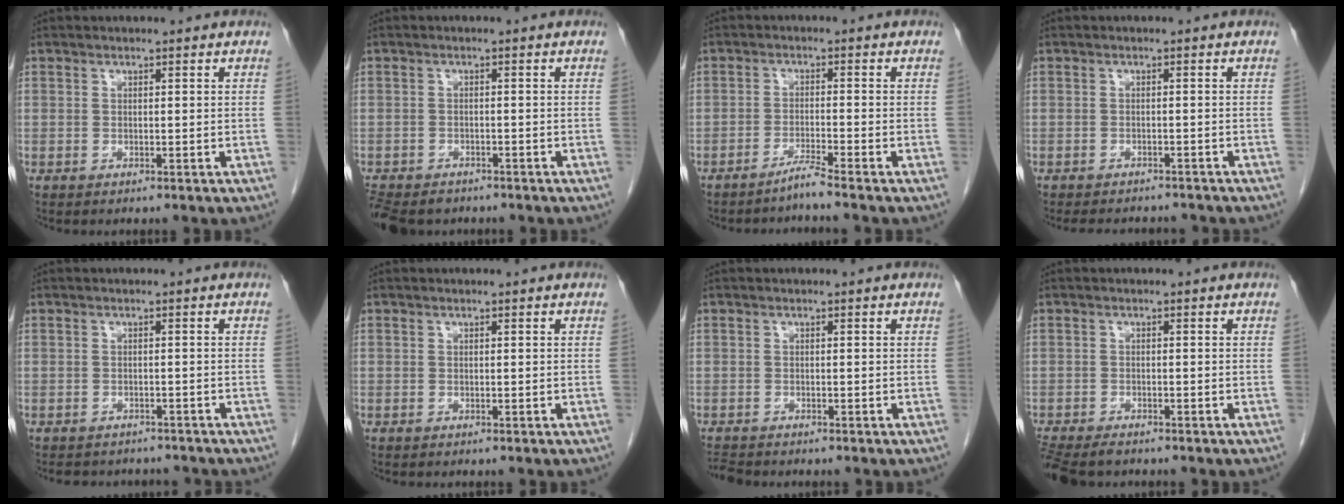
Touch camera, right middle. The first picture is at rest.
{"total": 10.5, "force": [-7.6, 5.9, 4.0], "torque": [-0.106, -0.018, -0.104]}
{"total": 2.7, "force": [-2.3, -1.0, 0.9], "torque": [-0.016, -0.007, -0.046]}
{"total": 7.5, "force": [-7.0, 2.0, 2.0], "torque": [-0.030, -0.003, -0.086]}
{"total": 7.0, "force": [-6.4, 2.6, 1.3], "torque": [-0.021, 0.003, -0.073]}
{"total": 0.0}
{"total": 2.0, "force": [-2.0, 0.3, 0.3], "torque": [-0.010, -0.010, -0.035]}
{"total": 7.5, "force": [-6.3, 2.4, 3.3], "torque": [-0.057, -0.011, -0.102]}